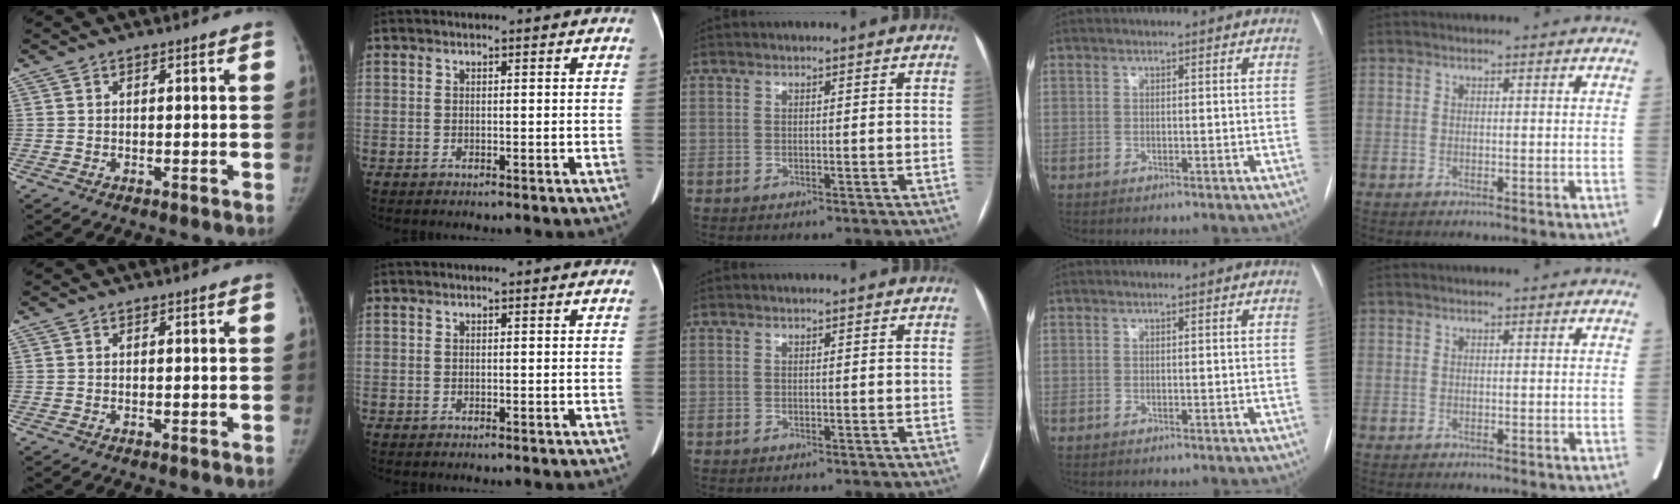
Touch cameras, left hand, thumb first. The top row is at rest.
{}